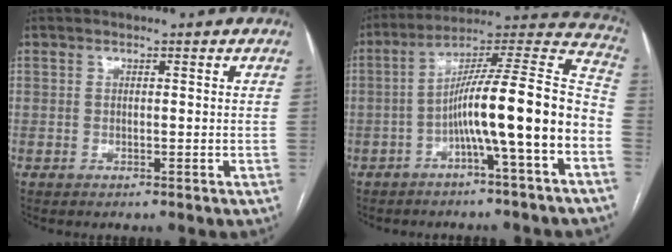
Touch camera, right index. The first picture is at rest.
{"total": 16.2, "force": [-5.0, -0.2, 15.4], "torque": [-0.238, 0.036, -0.082]}